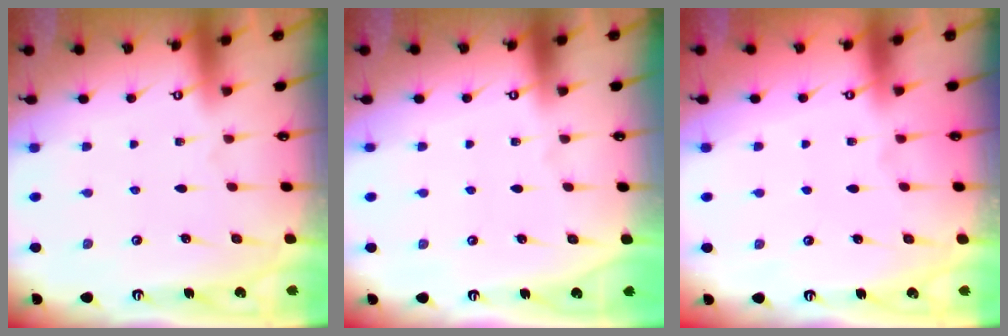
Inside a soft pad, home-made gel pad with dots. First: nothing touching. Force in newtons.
{"total": 0.0}
{"total": 0.0}